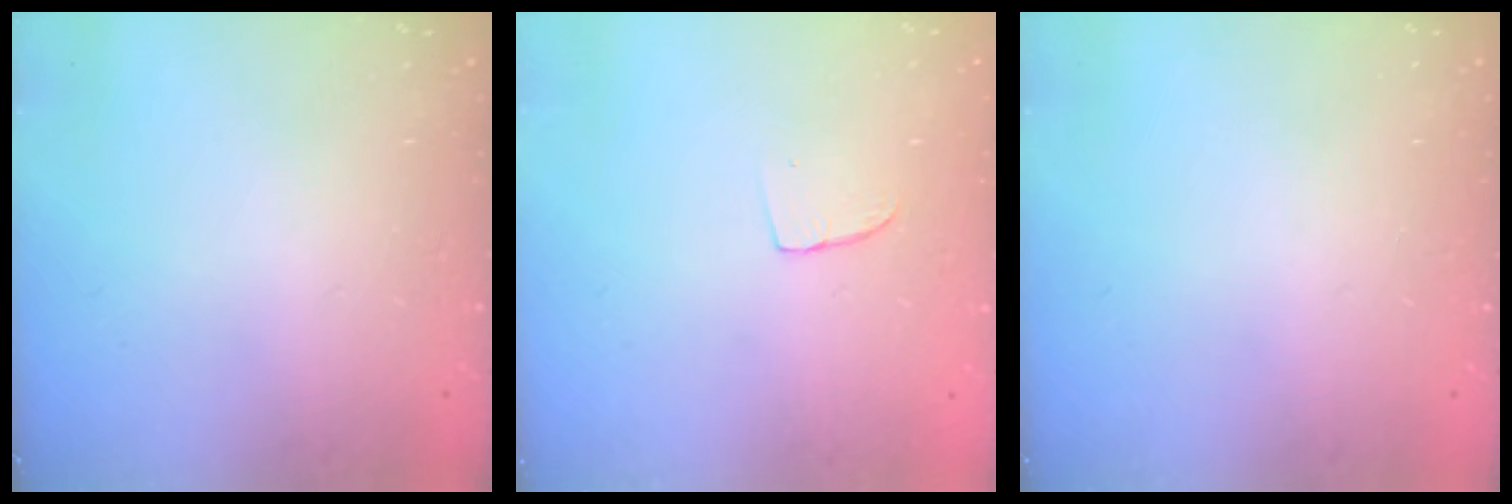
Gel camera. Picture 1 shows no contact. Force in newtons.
{"total": 2.9, "press": 2.9, "slide": 0.2}
{"total": 0.0}